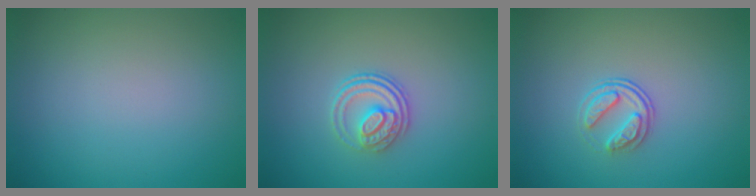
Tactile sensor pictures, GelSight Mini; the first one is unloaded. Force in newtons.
{"total": 3.1, "press": 2.6, "slide": 1.7}
{"total": 2.3, "press": 1.7, "slide": 1.6}